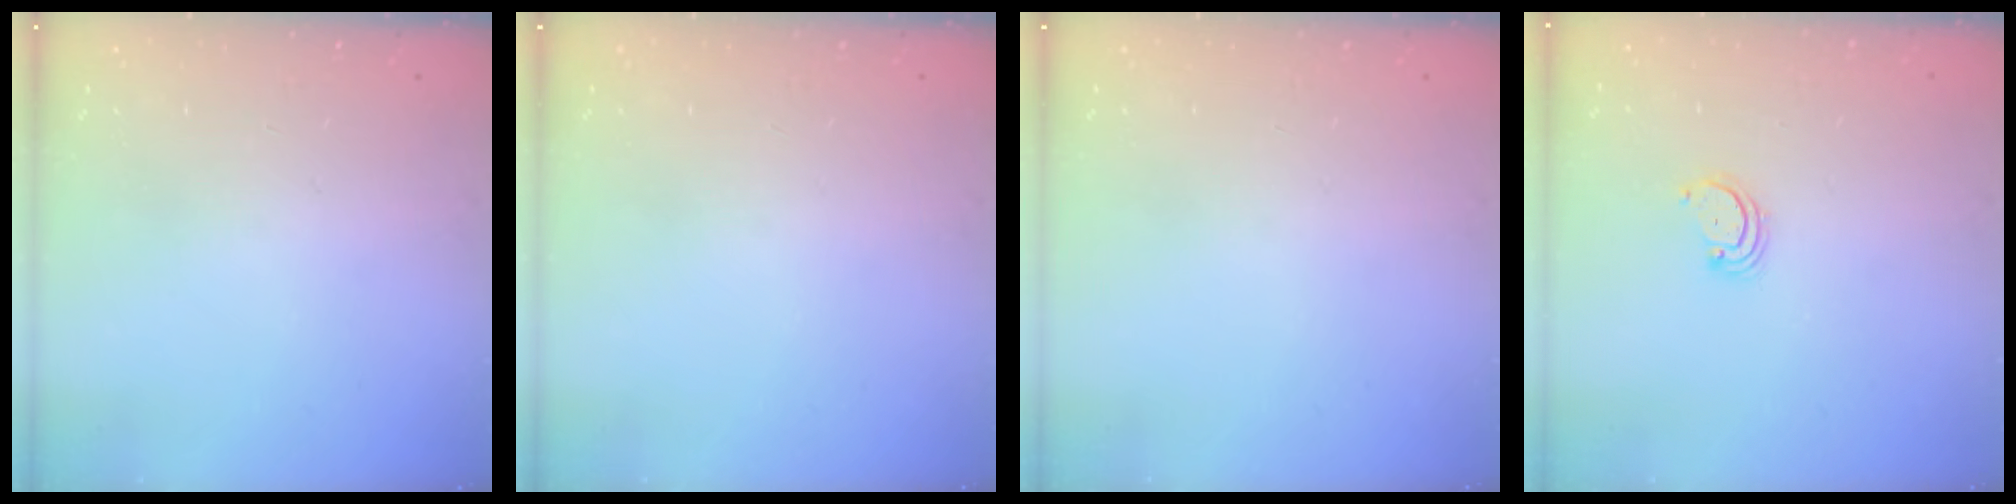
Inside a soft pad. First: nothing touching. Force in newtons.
{"total": 0.0}
{"total": 0.0}
{"total": 2.5, "press": 2.5, "slide": 0.3}